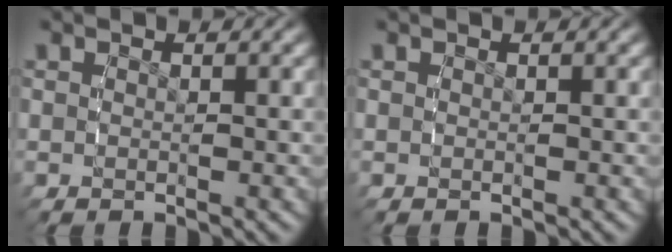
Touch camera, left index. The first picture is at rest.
{"total": 0.0}